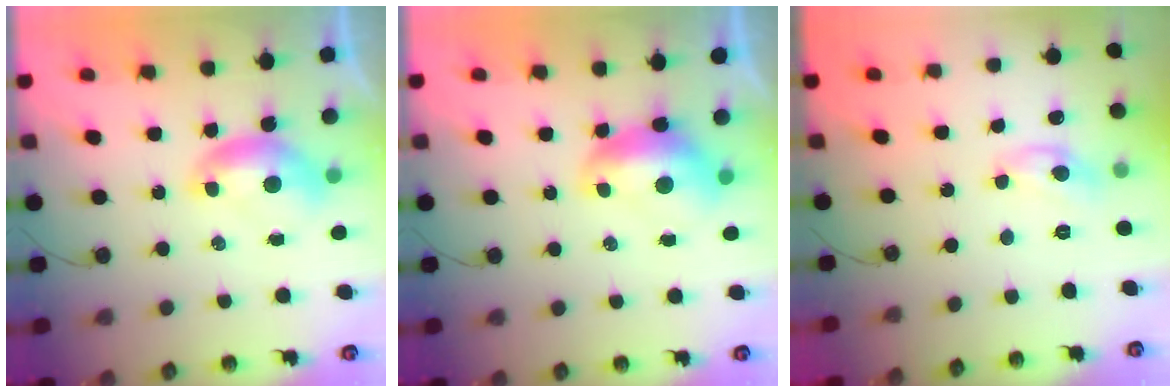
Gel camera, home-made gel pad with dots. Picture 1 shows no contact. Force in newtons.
{"total": 1.6, "press": 1.5, "slide": 0.6}
{"total": 5.3, "press": 5.2, "slide": 0.3}